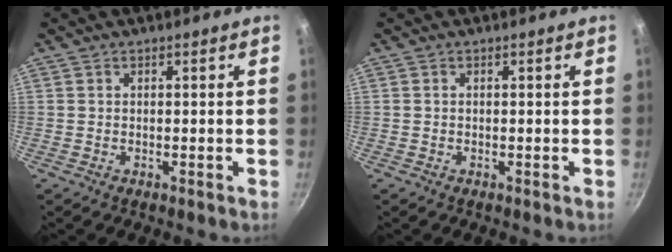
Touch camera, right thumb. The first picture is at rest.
{"total": 0.0}